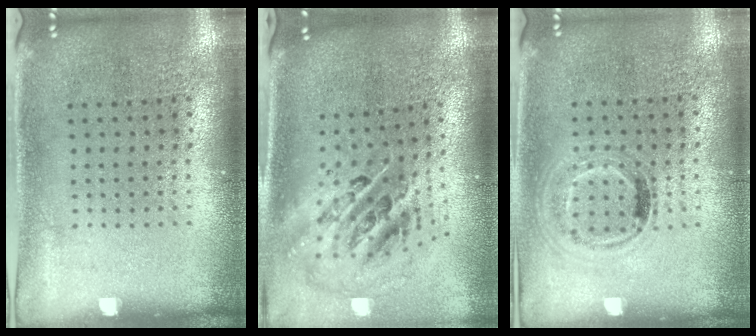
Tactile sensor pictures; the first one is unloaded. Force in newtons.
{"total": 2.7, "press": 1.9, "slide": 2.0}
{"total": 1.0, "press": 0.9, "slide": 0.5}